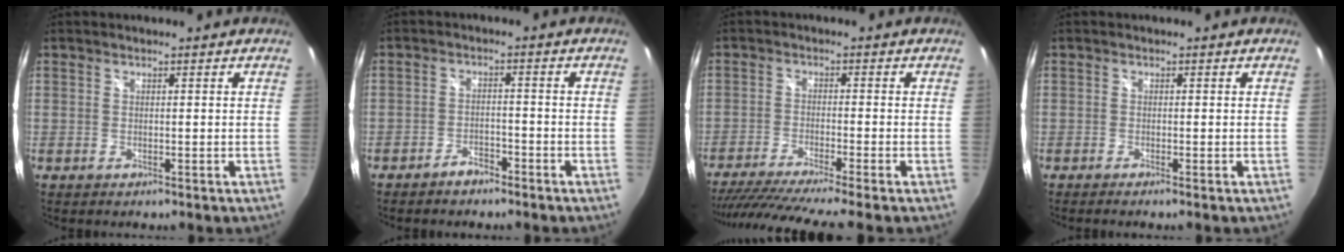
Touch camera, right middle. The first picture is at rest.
{"total": 3.2, "force": [-2.8, 1.1, 1.1], "torque": [-0.036, 0.006, -0.046]}
{"total": 12.5, "force": [-10.6, -1.4, 6.5], "torque": [-0.132, -0.039, -0.175]}
{"total": 0.9, "force": [-0.5, -0.4, 0.6], "torque": [-0.007, -0.002, -0.012]}